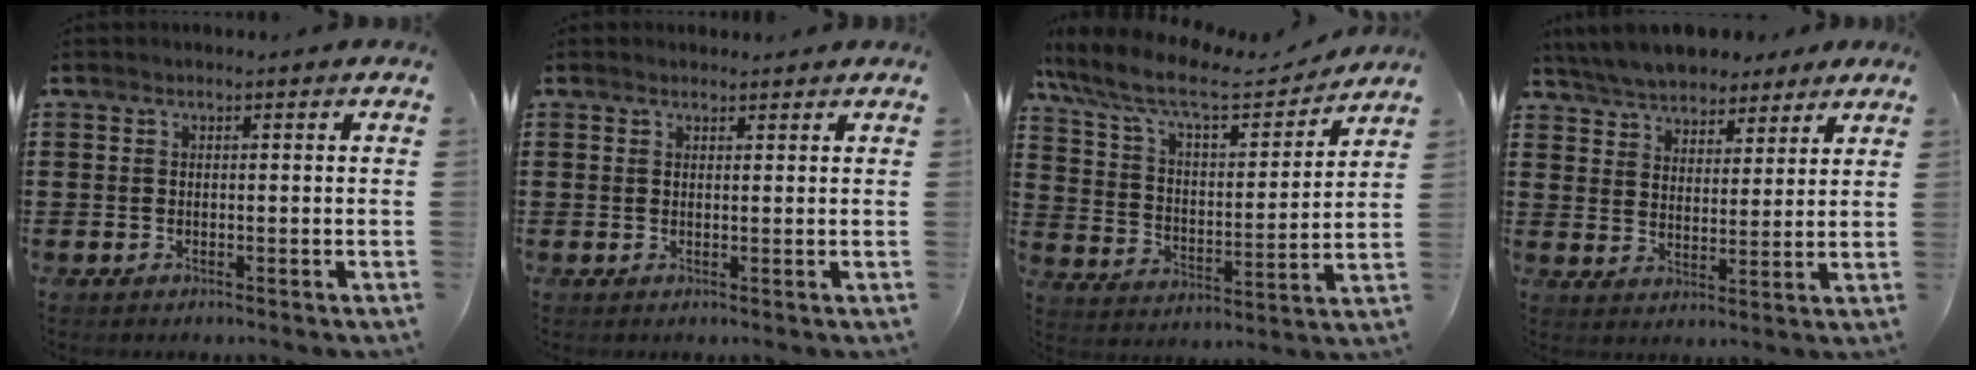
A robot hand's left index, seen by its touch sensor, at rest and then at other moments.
{"total": 1.0, "force": [0.9, 0.3, 0.1], "torque": [-0.003, 0.003, 0.018]}
{"total": 10.2, "force": [8.5, 1.9, 5.3], "torque": [-0.135, -0.045, 0.143]}
{"total": 6.3, "force": [6.0, 1.6, 1.0], "torque": [-0.044, -0.015, 0.110]}